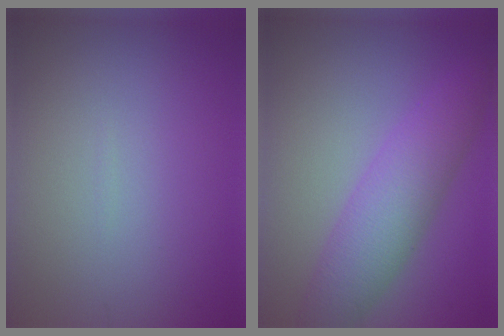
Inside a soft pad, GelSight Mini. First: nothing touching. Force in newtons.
{"total": 5.5, "press": 5.5, "slide": 0.1}